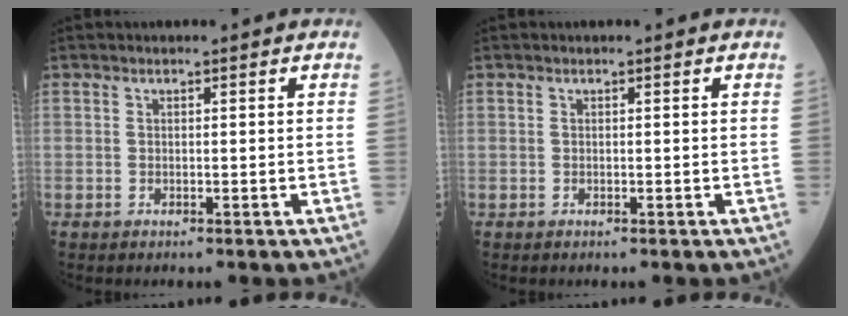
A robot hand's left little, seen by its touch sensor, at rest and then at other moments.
{"total": 0.0}